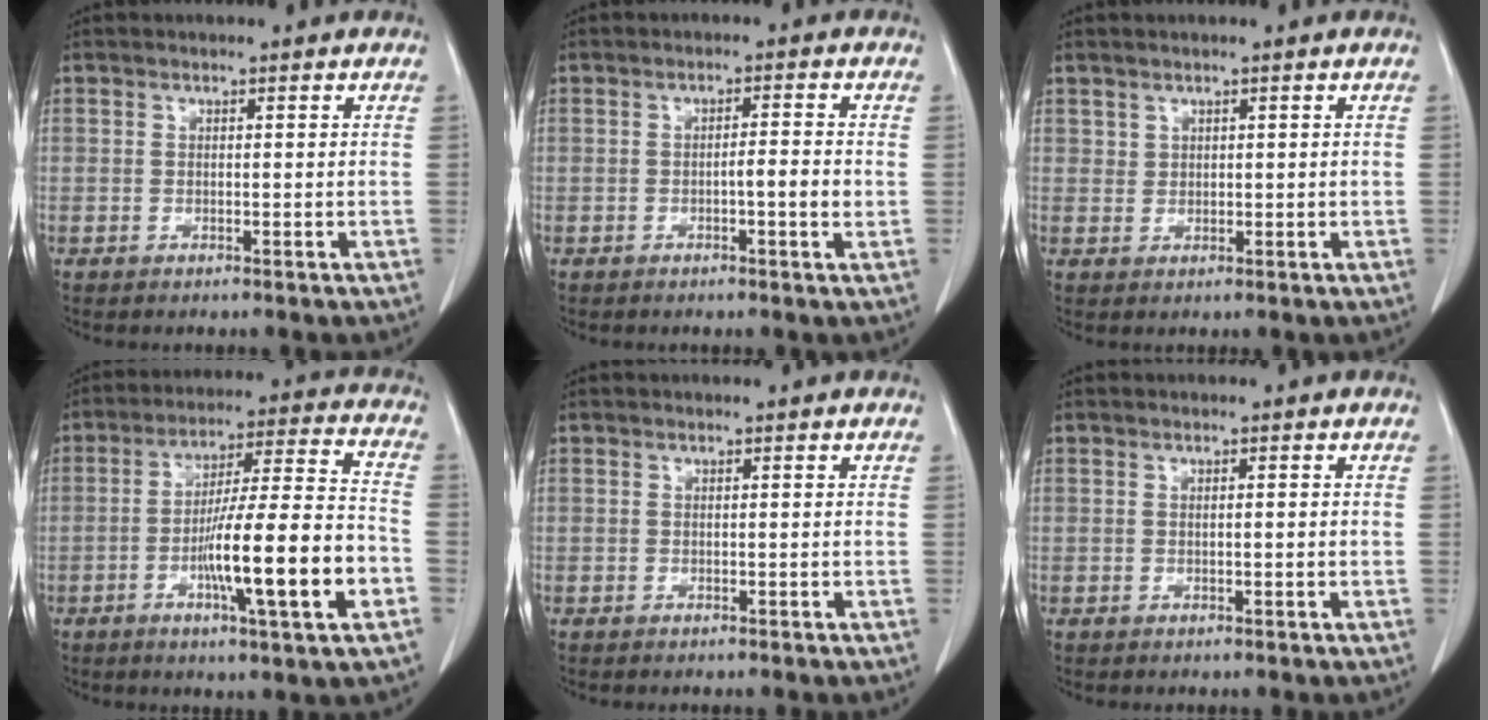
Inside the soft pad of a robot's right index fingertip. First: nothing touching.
{"total": 3.2, "force": [-0.7, 0.2, 3.1], "torque": [-0.049, 0.001, -0.010]}
{"total": 1.2, "force": [0.8, 0.9, 0.1], "torque": [0.010, 0.002, 0.014]}
{"total": 16.5, "force": [-5.2, 0.6, 15.7], "torque": [-0.260, -0.001, -0.083]}
{"total": 0.0}
{"total": 0.7, "force": [-0.1, 0.1, 0.7], "torque": [-0.015, 0.003, 0.001]}